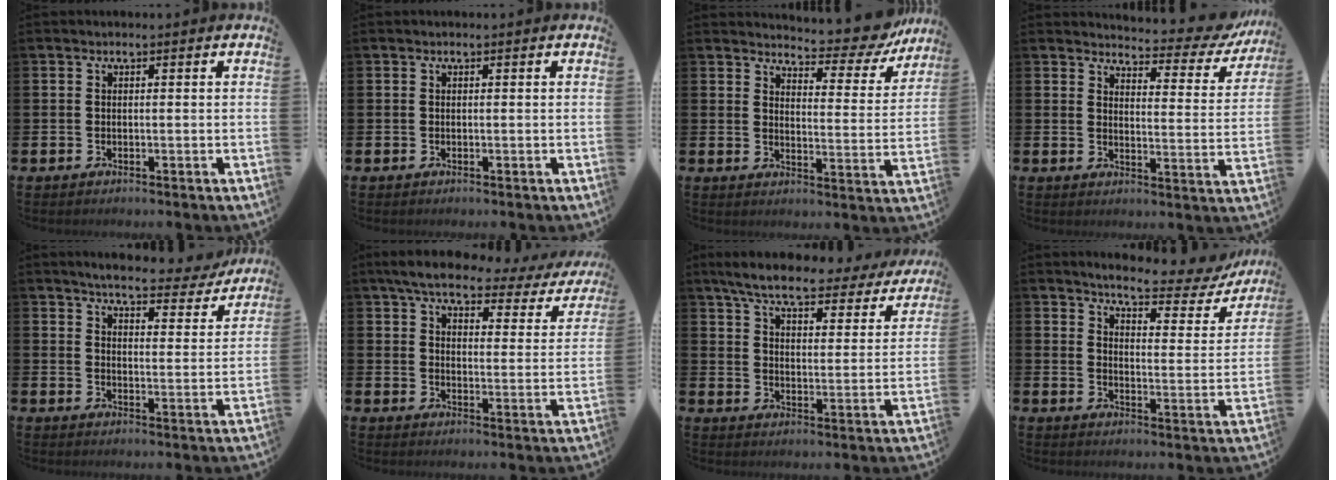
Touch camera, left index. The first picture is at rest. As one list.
[{"total": 0.0}, {"total": 6.1, "force": [5.9, 1.2, 1.1], "torque": [-0.025, -0.055, 0.097]}, {"total": 3.9, "force": [3.8, 0.8, 0.7], "torque": [-0.021, -0.038, 0.056]}, {"total": 5.2, "force": [4.9, 0.7, 1.6], "torque": [-0.036, -0.032, 0.079]}, {"total": 5.6, "force": [4.6, 1.6, 2.9], "torque": [-0.074, -0.026, 0.071]}, {"total": 6.9, "force": [6.1, 1.2, 3.1], "torque": [-0.082, -0.037, 0.099]}, {"total": 5.4, "force": [4.9, 1.0, 1.9], "torque": [-0.047, -0.037, 0.076]}]